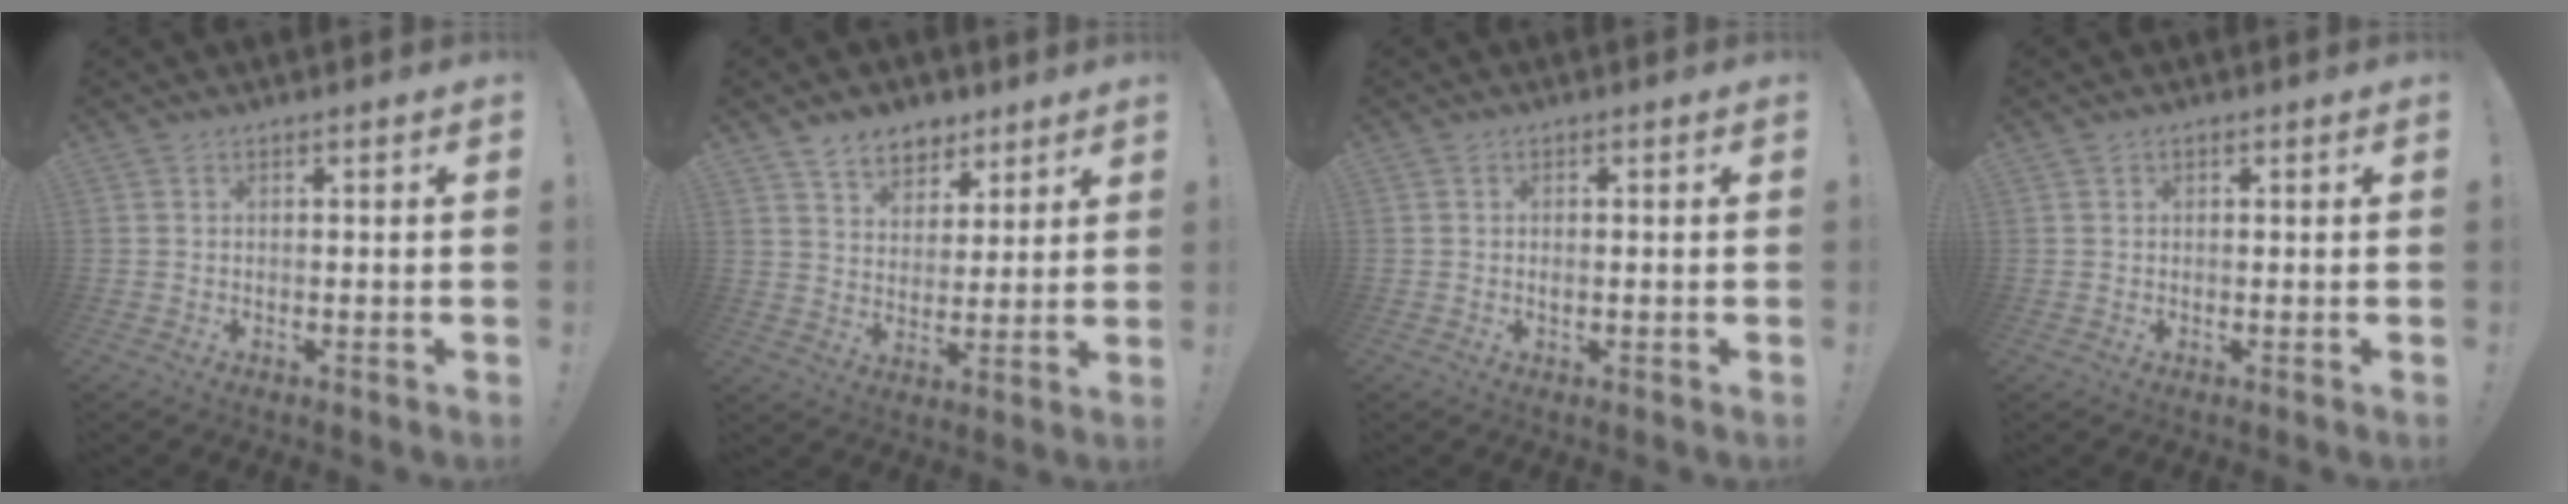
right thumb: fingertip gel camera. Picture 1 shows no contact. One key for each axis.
{"total": 8.9, "fx": 6.4, "fy": 5.8, "fz": 2.2, "tx": -0.029, "ty": -0.043, "tz": 0.123}
{"total": 0.8, "fx": -0.2, "fy": 0.5, "fz": 0.7, "tx": -0.020, "ty": 0.005, "tz": -0.003}
{"total": 0.6, "fx": 0.2, "fy": 0.6, "fz": 0.1, "tx": 0.002, "ty": 0.001, "tz": 0.002}